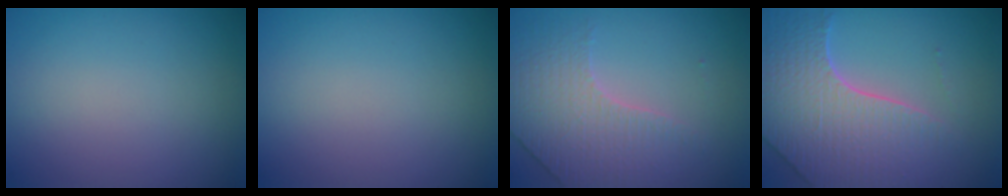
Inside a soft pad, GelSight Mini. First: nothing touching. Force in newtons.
{"total": 0.0}
{"total": 3.9, "press": 3.2, "slide": 2.2}
{"total": 6.4, "press": 5.2, "slide": 3.7}